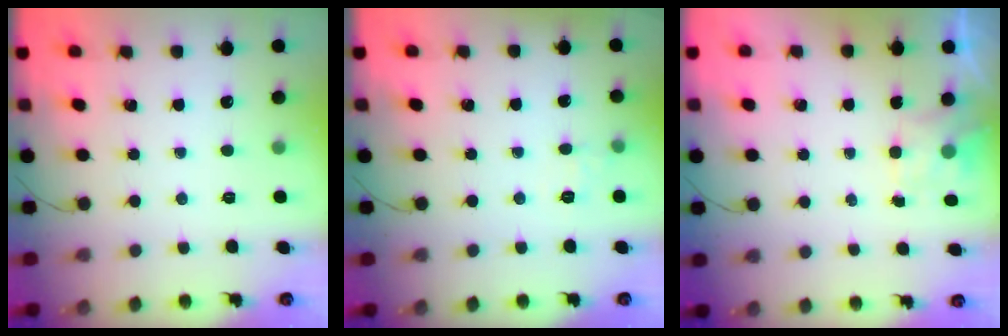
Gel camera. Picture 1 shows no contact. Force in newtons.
{"total": 5.2, "press": 5.0, "slide": 1.2}
{"total": 2.0, "press": 1.6, "slide": 1.2}